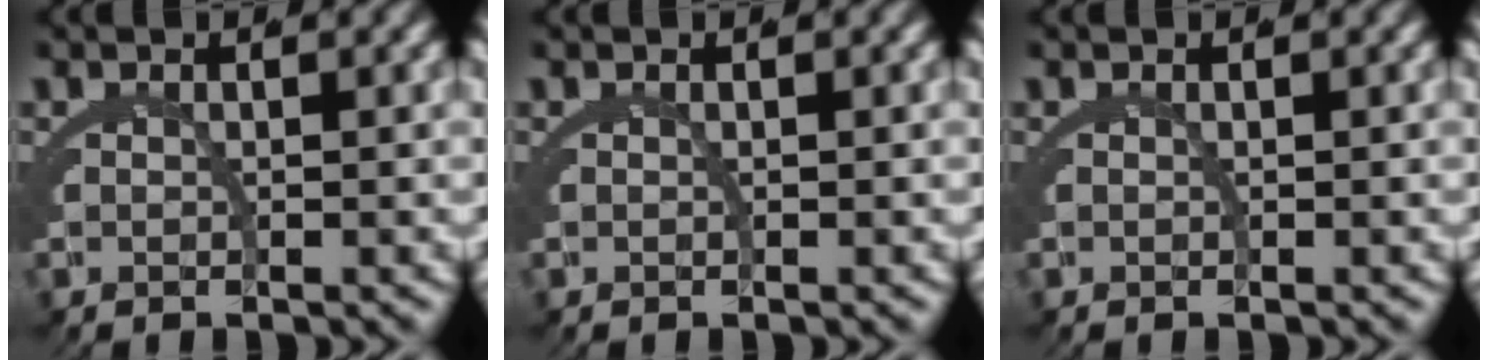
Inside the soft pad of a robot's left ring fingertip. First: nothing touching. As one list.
[{"total": 0.0}, {"total": 0.0}]